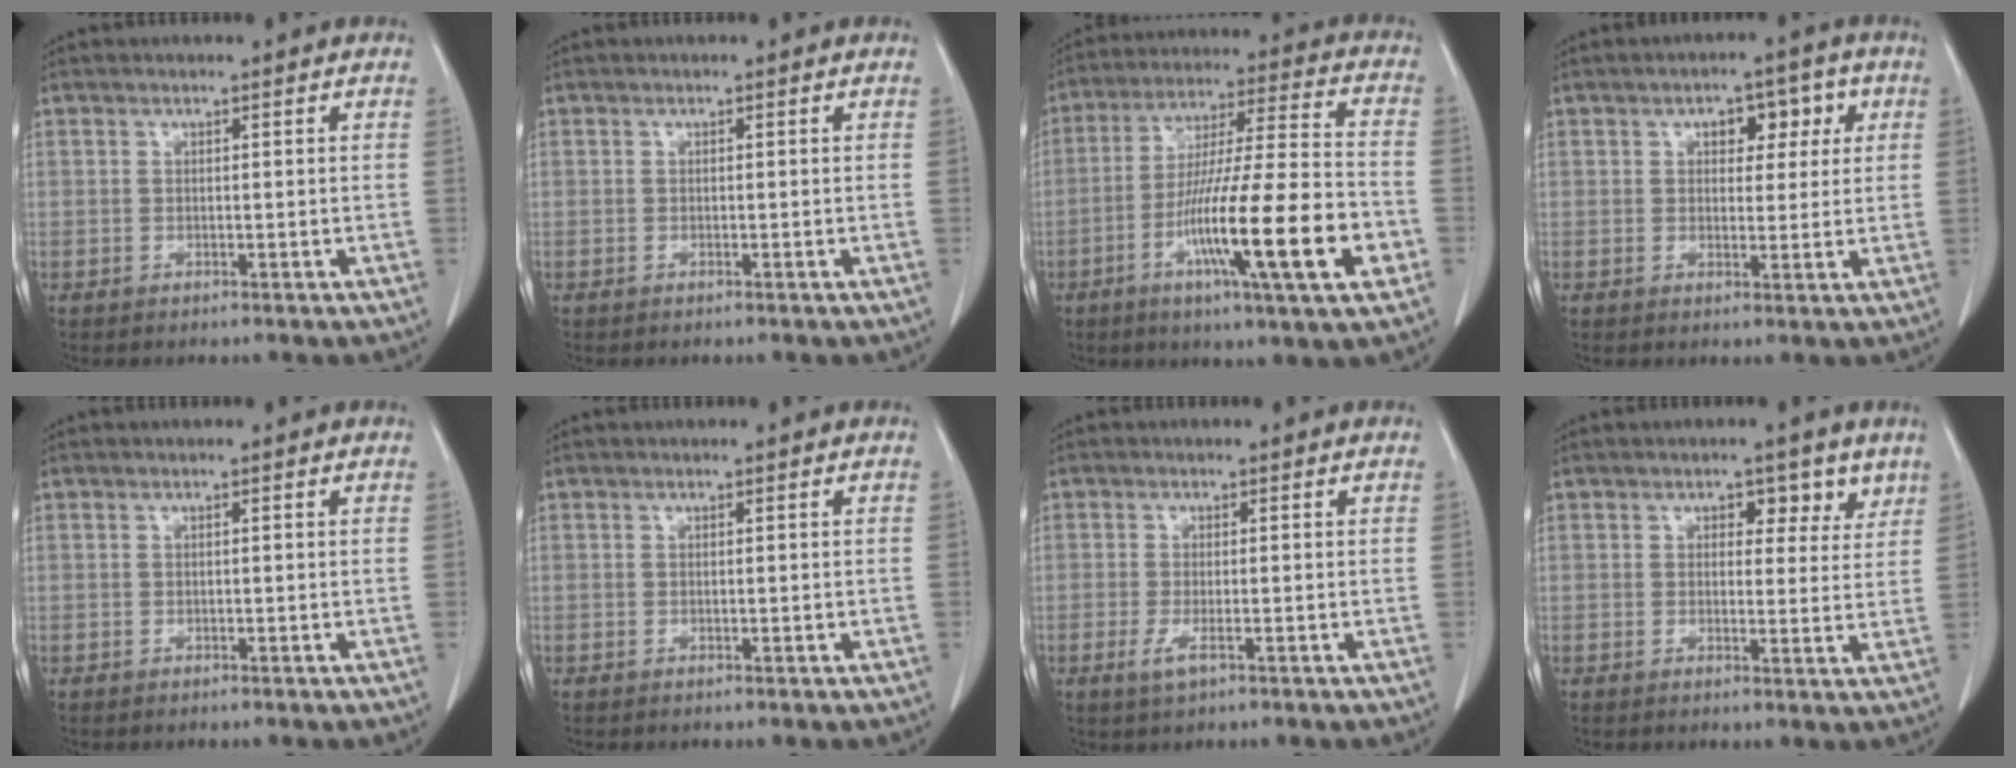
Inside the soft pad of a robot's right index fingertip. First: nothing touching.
{"total": 0.0}
{"total": 20.3, "force": [-7.0, 0.7, 19.0], "torque": [-0.311, -0.019, -0.118]}
{"total": 5.5, "force": [2.2, 3.1, 4.0], "torque": [-0.043, 0.019, 0.029]}
{"total": 0.0}
{"total": 0.0}
{"total": 2.6, "force": [-1.1, 0.5, 2.3], "torque": [-0.046, -0.007, -0.019]}
{"total": 4.3, "force": [2.7, 2.5, 2.2], "torque": [-0.007, 0.005, 0.032]}